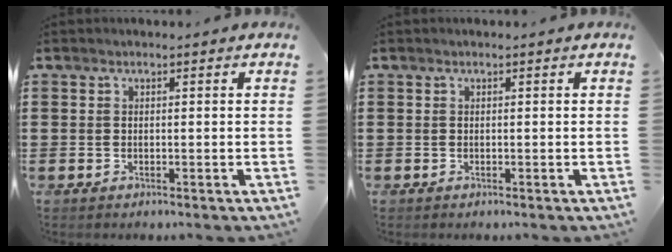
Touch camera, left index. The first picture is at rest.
{"total": 0.0}